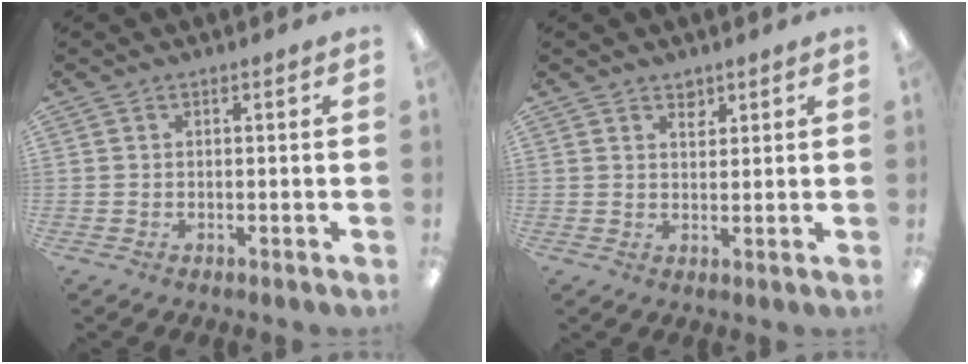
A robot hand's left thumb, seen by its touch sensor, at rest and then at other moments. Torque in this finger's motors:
{"motor_torque": [-0.07, -0.02, -0.16, -0.04, -0.01]}